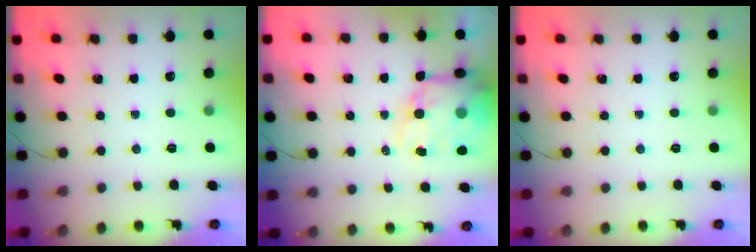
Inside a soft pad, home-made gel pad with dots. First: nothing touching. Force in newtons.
{"total": 15.0, "press": 14.5, "slide": 3.9}
{"total": 0.0}